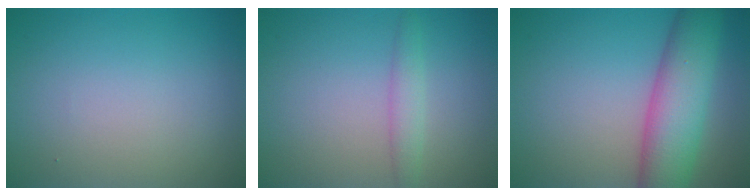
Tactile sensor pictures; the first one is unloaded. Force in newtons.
{"total": 1.7, "press": 1.7, "slide": 0.1}
{"total": 8.0, "press": 8.0, "slide": 0.2}